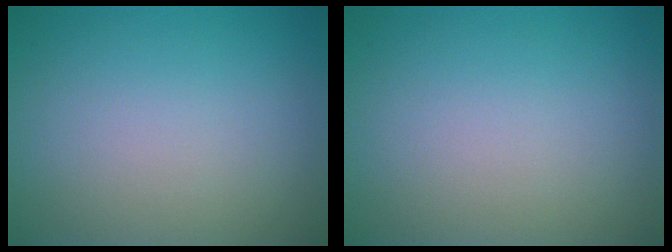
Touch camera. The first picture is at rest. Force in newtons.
{"total": 0.0}